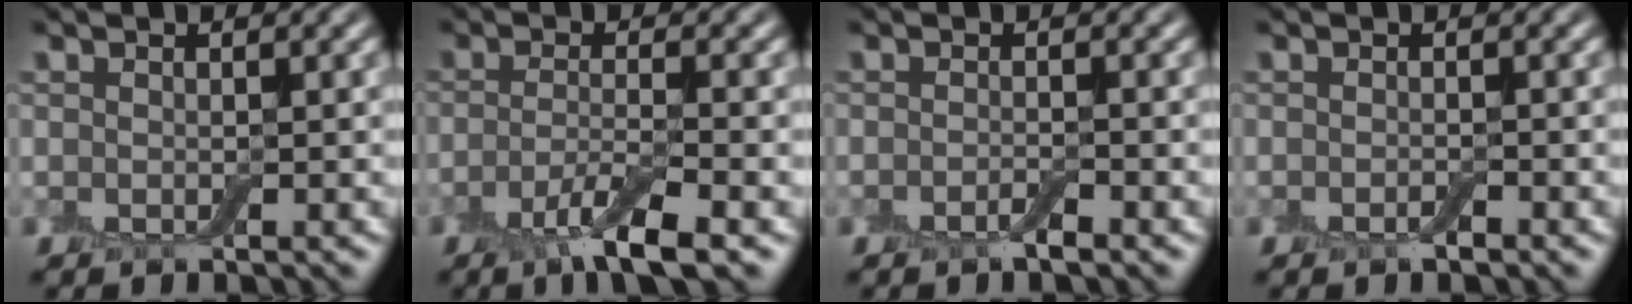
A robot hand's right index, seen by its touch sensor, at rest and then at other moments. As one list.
[{"total": 4.3, "force": [-2.2, 0.8, 3.6], "torque": [-0.066, -0.004, -0.050]}, {"total": 1.1, "force": [-0.7, 0.2, 0.8], "torque": [-0.015, -0.001, -0.014]}, {"total": 0.7, "force": [-0.4, 0.2, 0.5], "torque": [-0.010, -0.001, -0.007]}]